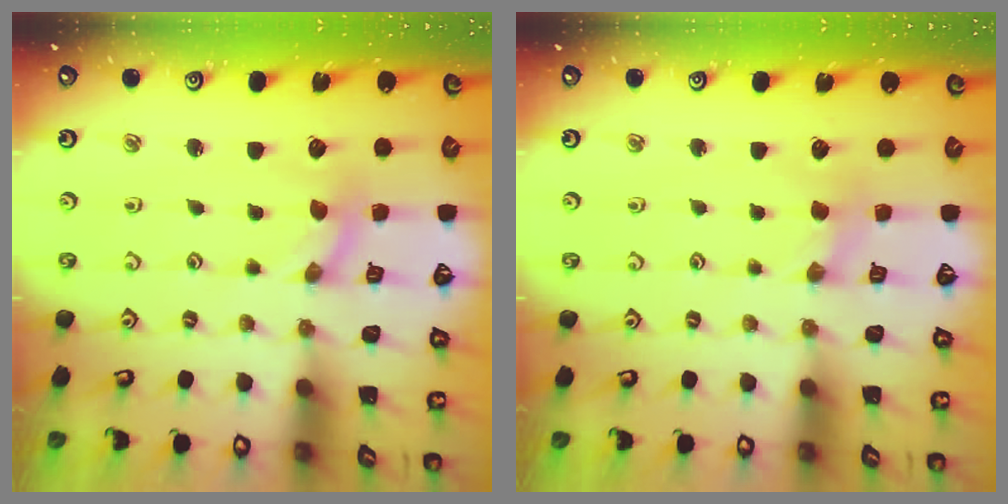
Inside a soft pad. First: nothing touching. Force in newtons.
{"total": 1.5, "press": 1.5, "slide": 0.3}